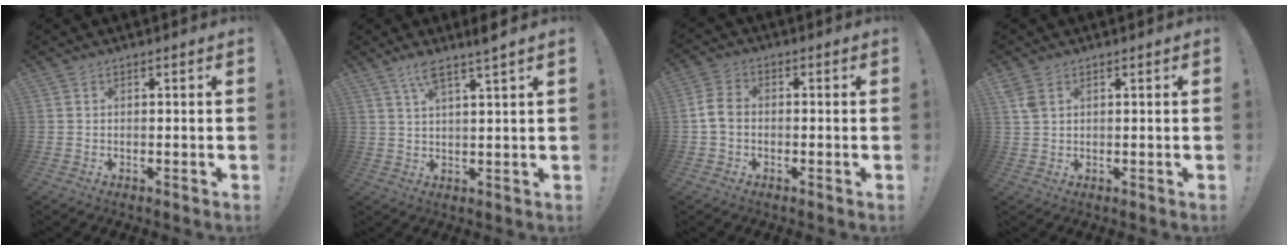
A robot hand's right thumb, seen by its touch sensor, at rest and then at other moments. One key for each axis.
{"total": 5.9, "fx": 4.0, "fy": -0.5, "fz": 4.3, "tx": -0.083, "ty": -0.014, "tz": 0.065}
{"total": 5.4, "fx": -0.9, "fy": 4.0, "fz": 3.4, "tx": -0.070, "ty": 0.016, "tz": -0.013}
{"total": 3.1, "fx": 1.6, "fy": 1.7, "fz": 2.1, "tx": -0.039, "ty": -0.002, "tz": 0.031}